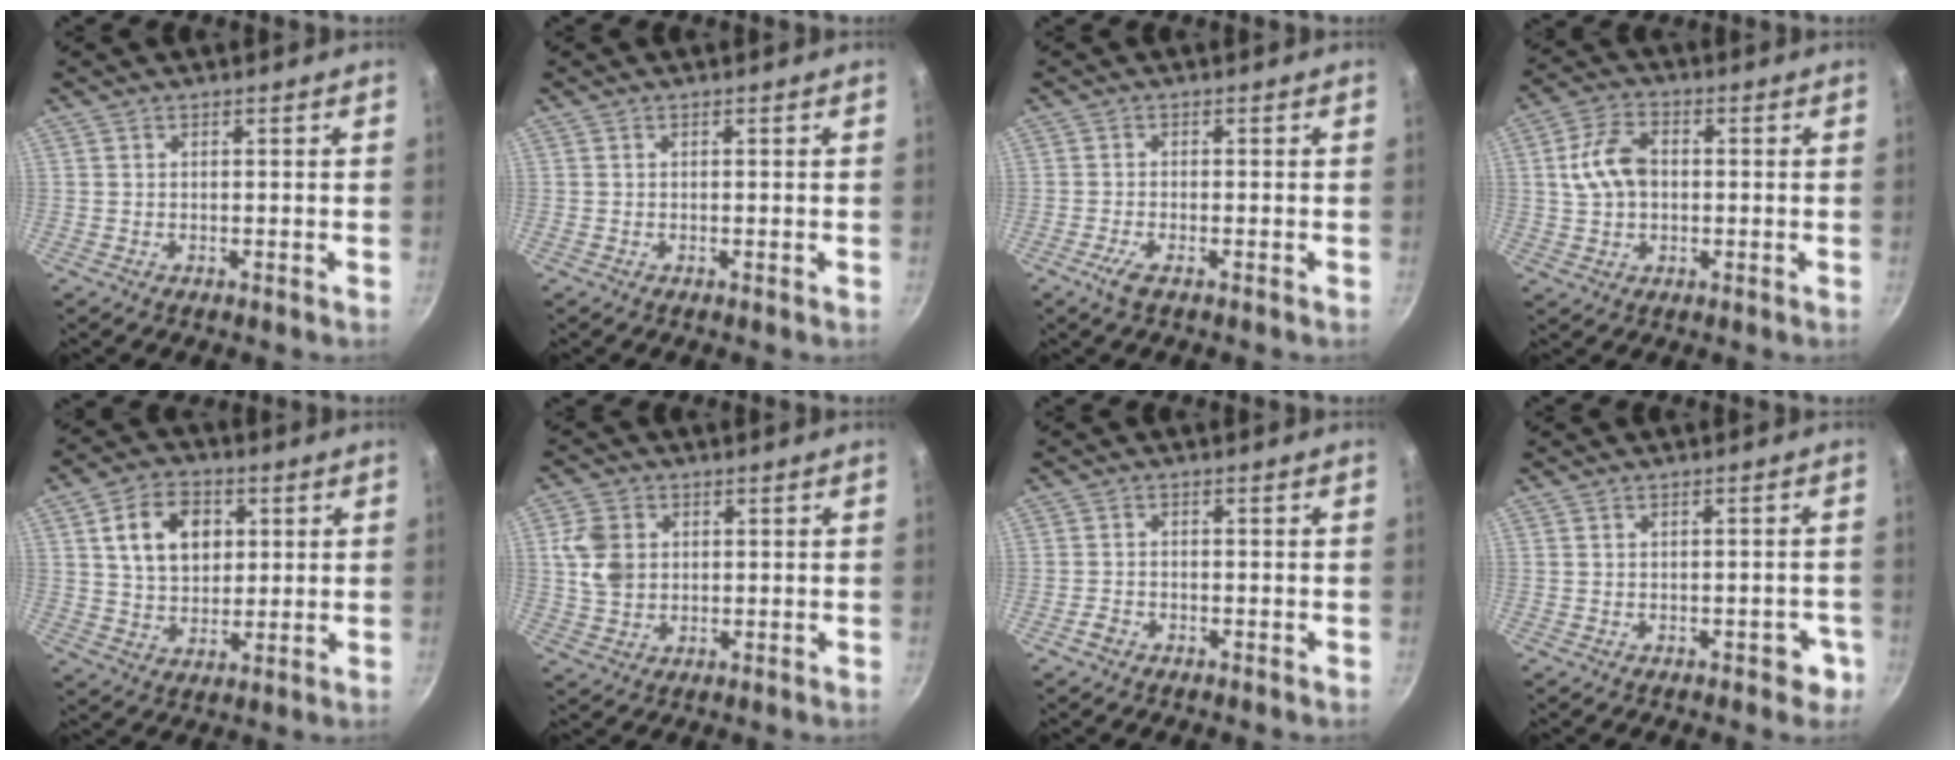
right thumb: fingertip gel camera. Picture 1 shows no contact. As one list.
[{"total": 0.0}, {"total": 2.8, "force": [-1.7, 0.5, 2.2], "torque": [-0.056, 0.005, -0.037]}, {"total": 8.8, "force": [0.7, 6.1, 6.4], "torque": [-0.111, 0.018, 0.007]}, {"total": 11.8, "force": [3.2, 8.5, 7.6], "torque": [-0.102, -0.002, 0.053]}, {"total": 7.4, "force": [1.3, 5.9, 4.3], "torque": [-0.069, -0.001, 0.023]}, {"total": 1.8, "force": [-1.3, 1.1, 0.7], "torque": [-0.018, 0.016, -0.027]}, {"total": 3.4, "force": [-1.4, 2.0, 2.3], "torque": [-0.003, 0.019, -0.011]}]